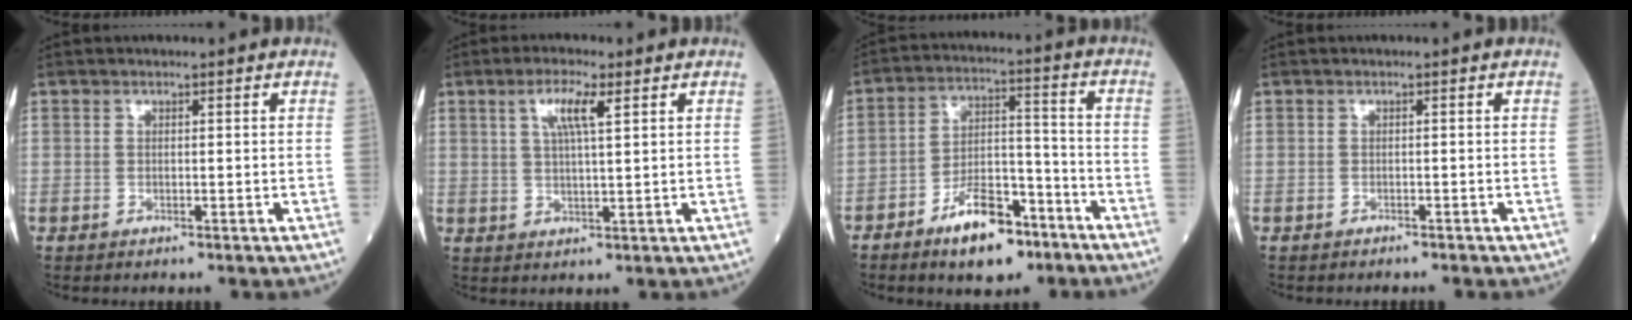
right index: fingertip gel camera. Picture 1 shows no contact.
{"total": 5.0, "force": [2.3, 0.5, 4.4], "torque": [-0.088, 0.005, 0.044]}
{"total": 10.7, "force": [-7.0, 4.1, 7.0], "torque": [-0.123, 0.012, -0.117]}
{"total": 1.5, "force": [-1.4, 0.4, 0.6], "torque": [-0.015, -0.003, -0.012]}